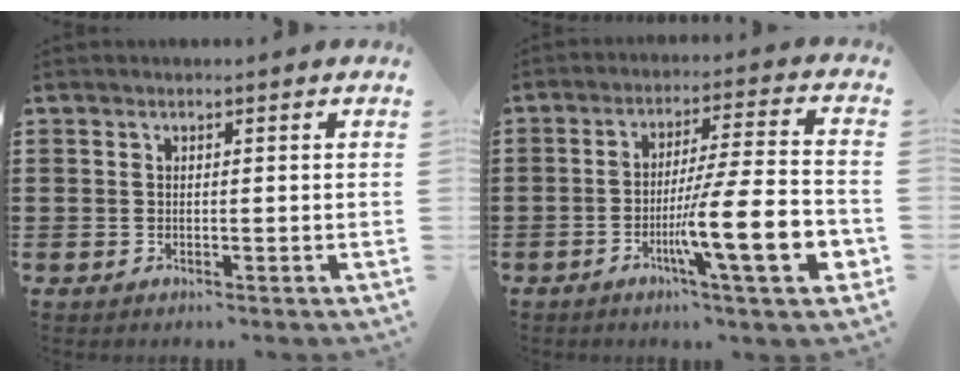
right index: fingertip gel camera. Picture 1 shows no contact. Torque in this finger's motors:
{"motor_torque": [2.14, 0.00, 0.71, 0.21]}